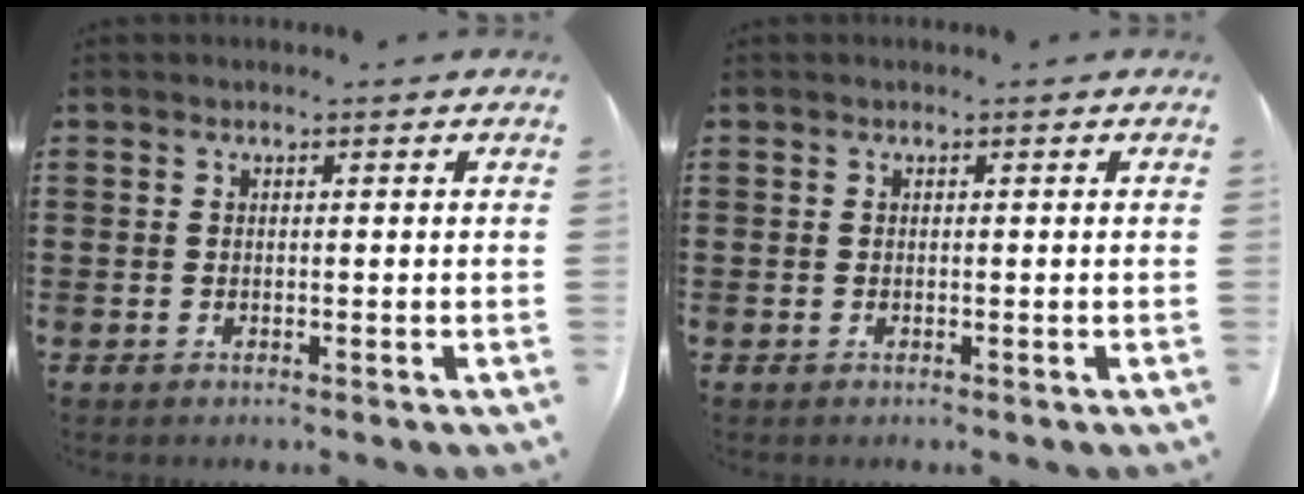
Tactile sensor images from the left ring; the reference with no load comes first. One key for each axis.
{"total": 0.0}